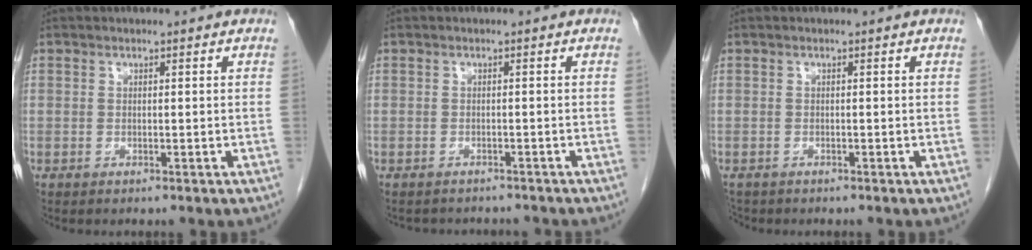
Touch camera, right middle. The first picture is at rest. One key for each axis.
{"total": 5.2, "fx": -4.8, "fy": 1.7, "fz": 0.9, "tx": -0.007, "ty": 0.002, "tz": -0.056}
{"total": 2.0, "fx": -1.7, "fy": 1.0, "fz": 0.2, "tx": -0.008, "ty": -0.003, "tz": -0.029}